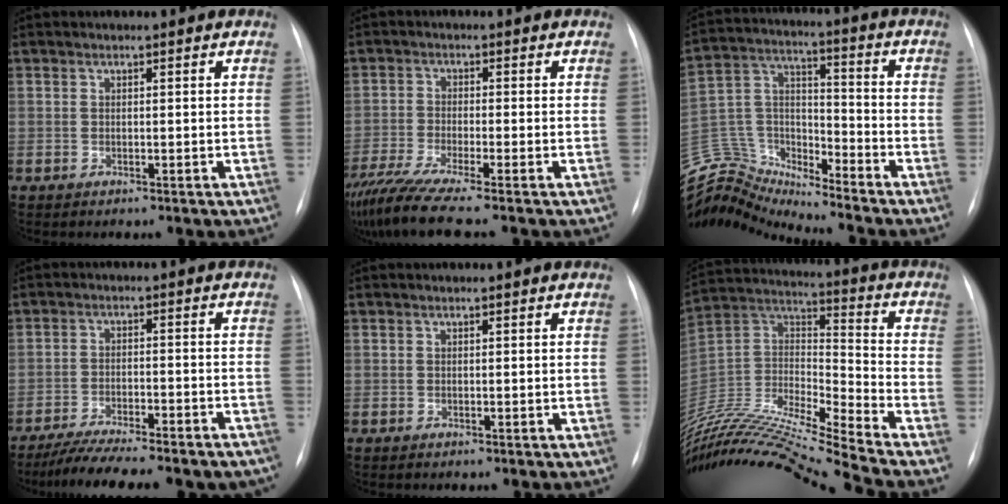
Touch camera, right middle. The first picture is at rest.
{"total": 10.1, "force": [-8.1, -0.7, 6.0], "torque": [-0.110, -0.032, -0.141]}
{"total": 16.1, "force": [-15.9, 1.4, 1.8], "torque": [-0.048, 0.055, -0.294]}
{"total": 16.2, "force": [-14.0, 2.9, 7.7], "torque": [-0.110, -0.005, -0.197]}
{"total": 0.0}
{"total": 25.4, "force": [-23.1, -2.3, 10.1], "torque": [-0.226, -0.018, -0.407]}